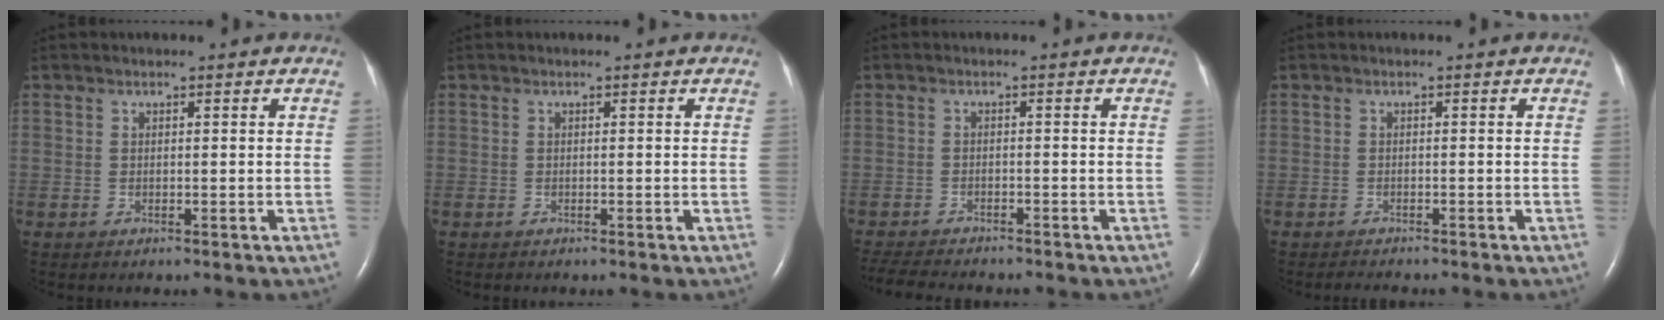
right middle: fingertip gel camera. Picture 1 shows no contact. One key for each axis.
{"total": 0.0}
{"total": 8.3, "fx": -7.5, "fy": 1.4, "fz": 3.2, "tx": -0.054, "ty": -0.012, "tz": -0.114}
{"total": 2.2, "fx": -2.1, "fy": 0.3, "fz": 0.8, "tx": -0.018, "ty": -0.006, "tz": -0.026}